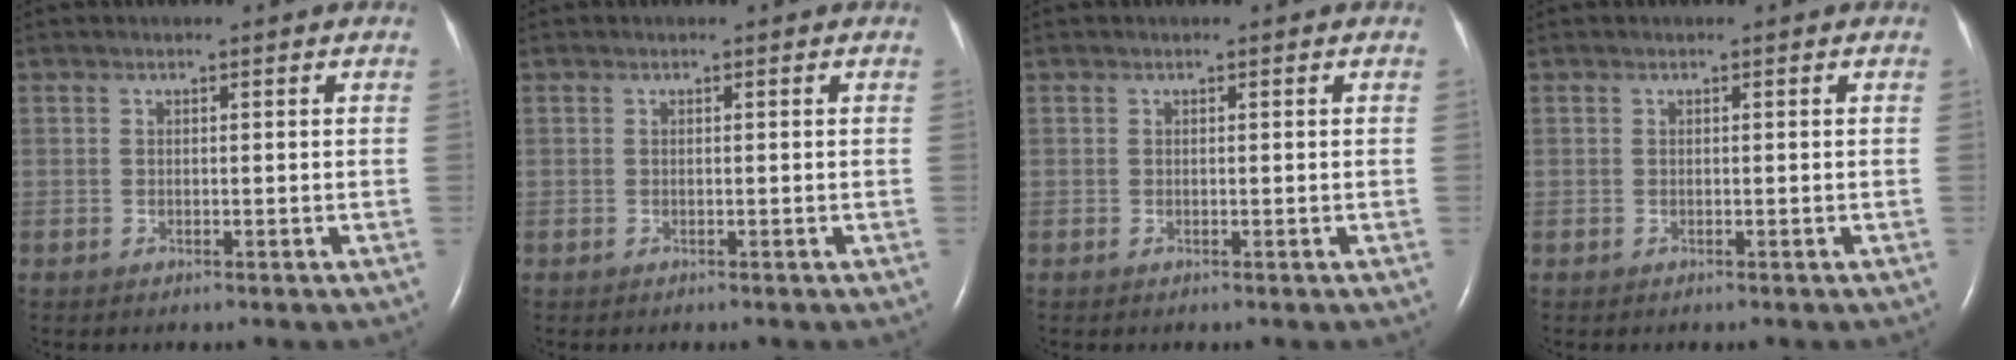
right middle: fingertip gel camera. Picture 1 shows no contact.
{"total": 0.0}
{"total": 0.0}
{"total": 0.0}